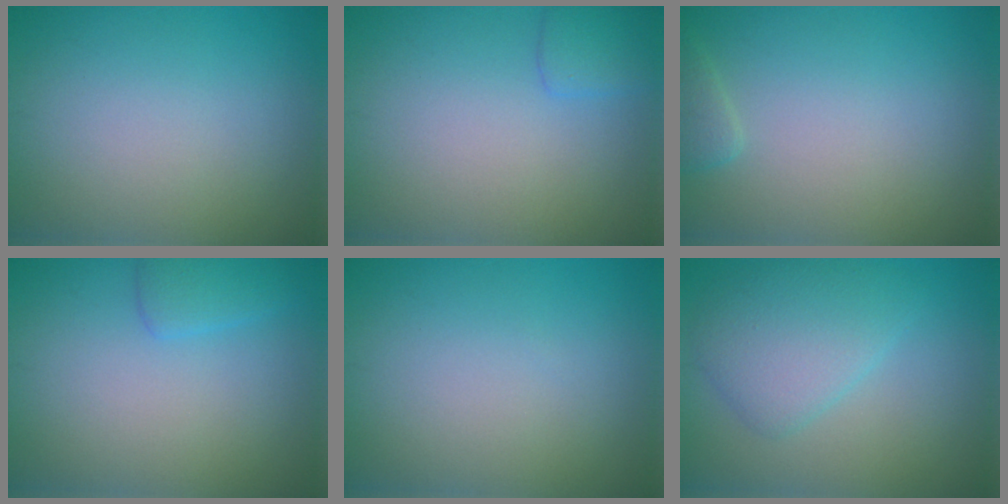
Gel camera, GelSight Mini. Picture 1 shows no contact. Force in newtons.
{"total": 1.7, "press": 1.7, "slide": 0.1}
{"total": 1.3, "press": 1.3, "slide": 0.1}
{"total": 1.8, "press": 1.8, "slide": 0.2}
{"total": 0.0}
{"total": 4.2, "press": 4.2, "slide": 0.0}